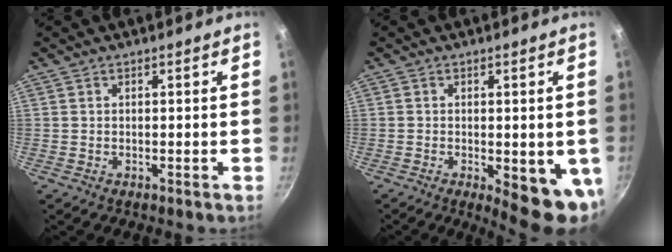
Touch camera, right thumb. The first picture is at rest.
{"total": 10.2, "force": [-2.2, 3.6, 9.3], "torque": [-0.094, -0.012, -0.021]}